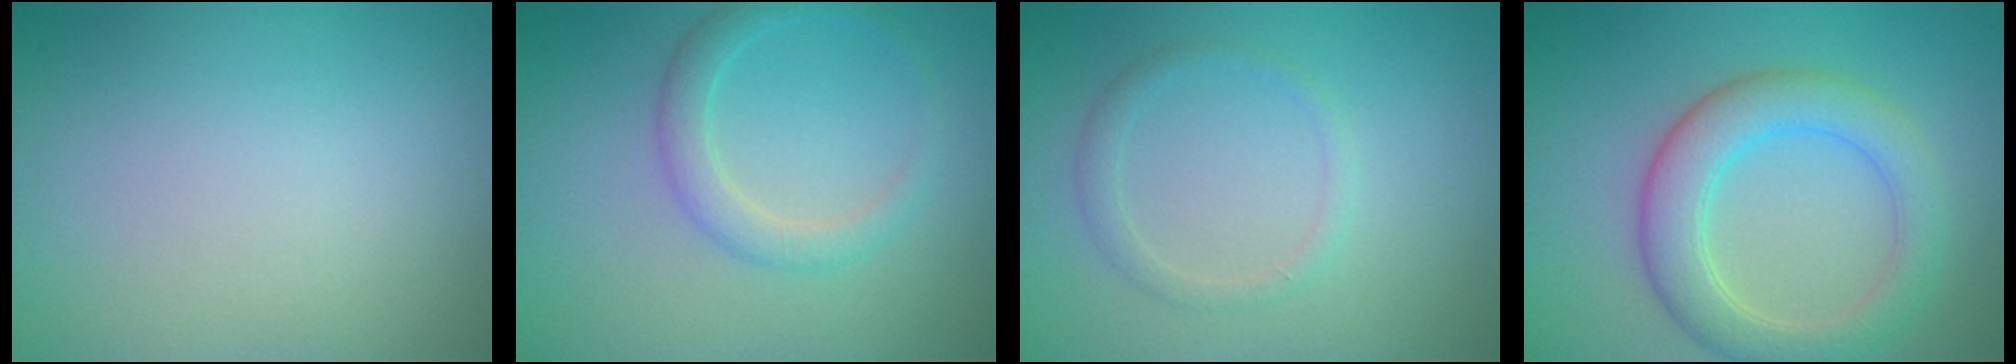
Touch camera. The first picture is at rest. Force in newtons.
{"total": 2.2, "press": 2.2, "slide": 0.1}
{"total": 1.3, "press": 1.3, "slide": 0.0}
{"total": 4.9, "press": 4.9, "slide": 0.0}